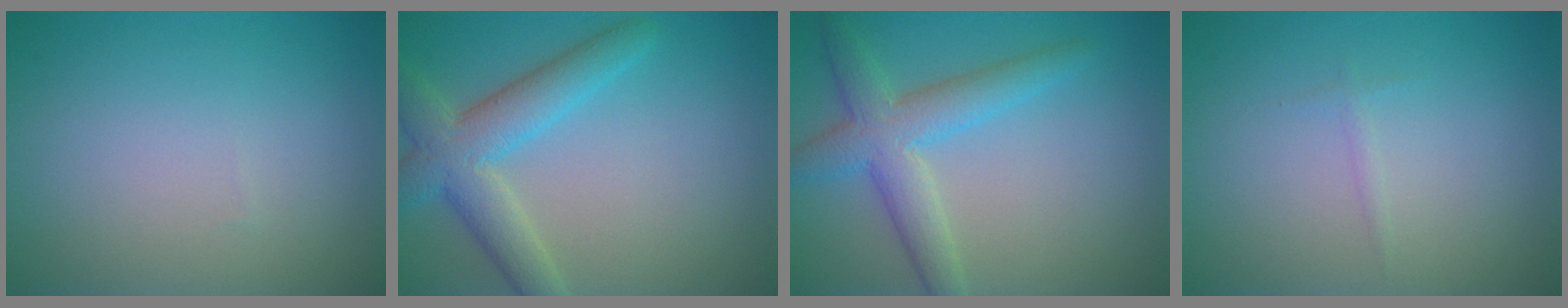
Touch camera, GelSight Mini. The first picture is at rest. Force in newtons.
{"total": 5.4, "press": 5.3, "slide": 0.7}
{"total": 4.8, "press": 4.8, "slide": 0.2}
{"total": 0.5, "press": 0.5, "slide": 0.1}